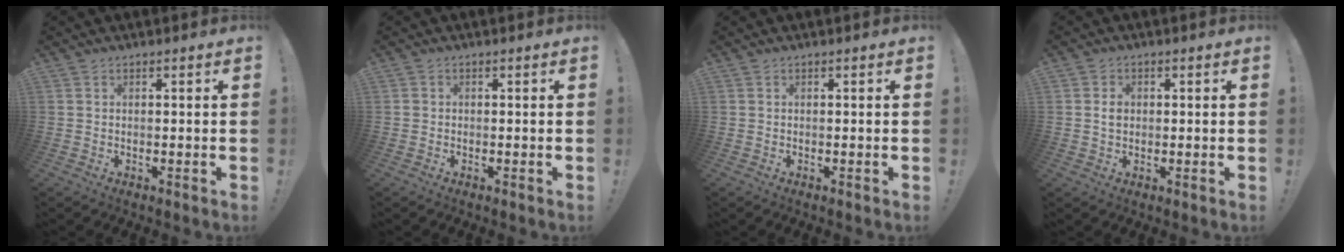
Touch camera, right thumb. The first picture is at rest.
{"total": 0.7, "force": [0.1, 0.7, 0.1], "torque": [-0.010, 0.005, 0.003]}
{"total": 0.0}
{"total": 2.4, "force": [0.3, 2.0, 1.3], "torque": [-0.008, -0.002, 0.001]}